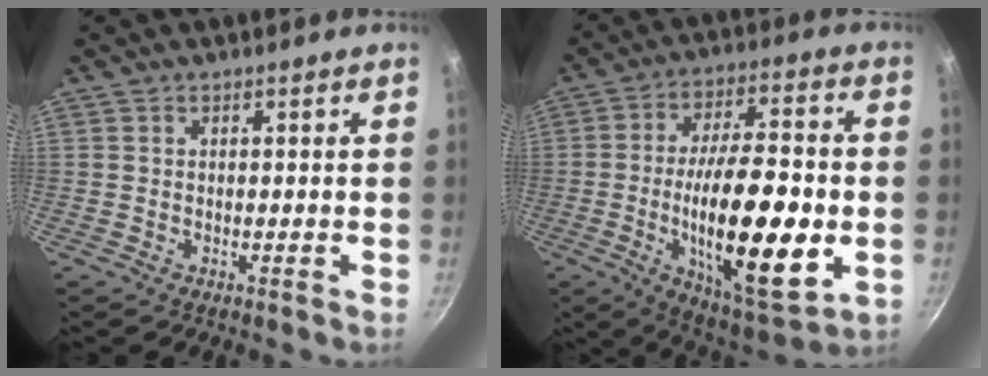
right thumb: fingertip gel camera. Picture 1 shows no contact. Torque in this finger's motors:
{"motor_torque": [0.03, 1.78, 2.16, -0.60, 0.29]}